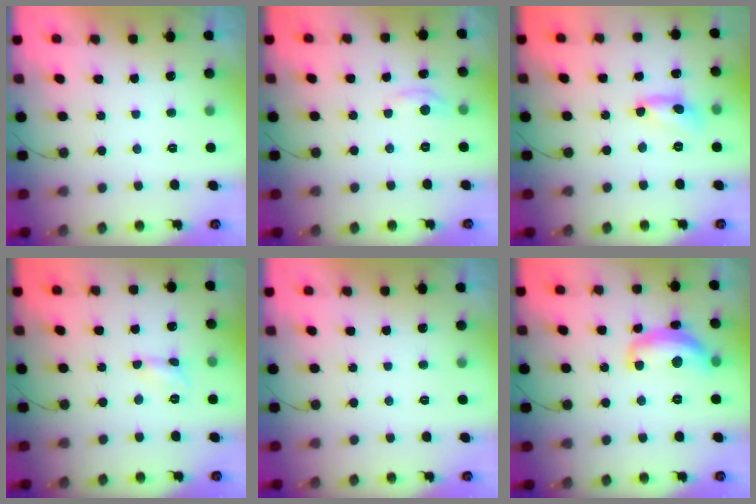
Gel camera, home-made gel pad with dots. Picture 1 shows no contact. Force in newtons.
{"total": 3.6, "press": 3.5, "slide": 0.5}
{"total": 6.0, "press": 6.0, "slide": 0.4}
{"total": 2.7, "press": 2.7, "slide": 0.2}
{"total": 0.0}
{"total": 13.5, "press": 13.5, "slide": 0.9}